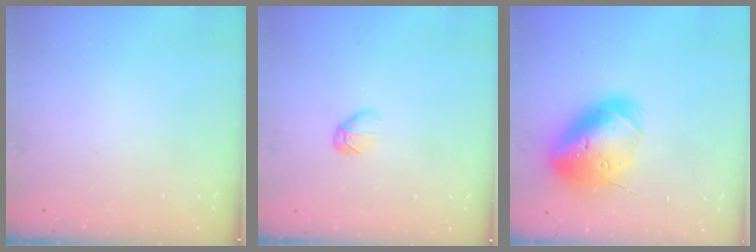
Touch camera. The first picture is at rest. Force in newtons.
{"total": 2.8, "press": 2.7, "slide": 0.9}
{"total": 25.7, "press": 25.4, "slide": 4.0}